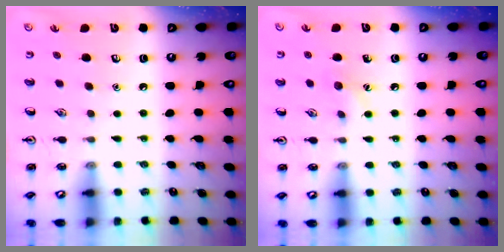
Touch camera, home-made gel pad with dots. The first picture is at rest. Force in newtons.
{"total": 6.5, "press": 6.3, "slide": 1.6}